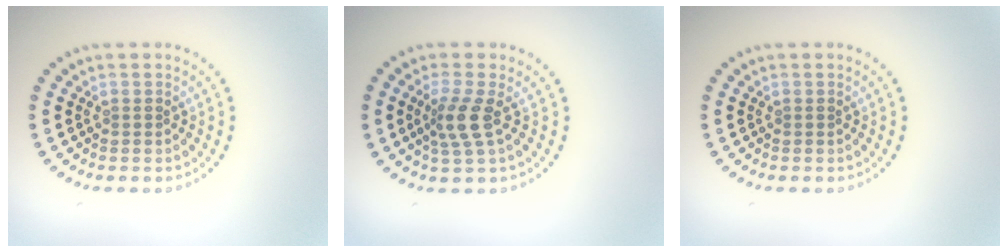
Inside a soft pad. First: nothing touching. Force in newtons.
{"total": 2.7, "press": 2.1, "slide": 1.8}
{"total": 0.0}